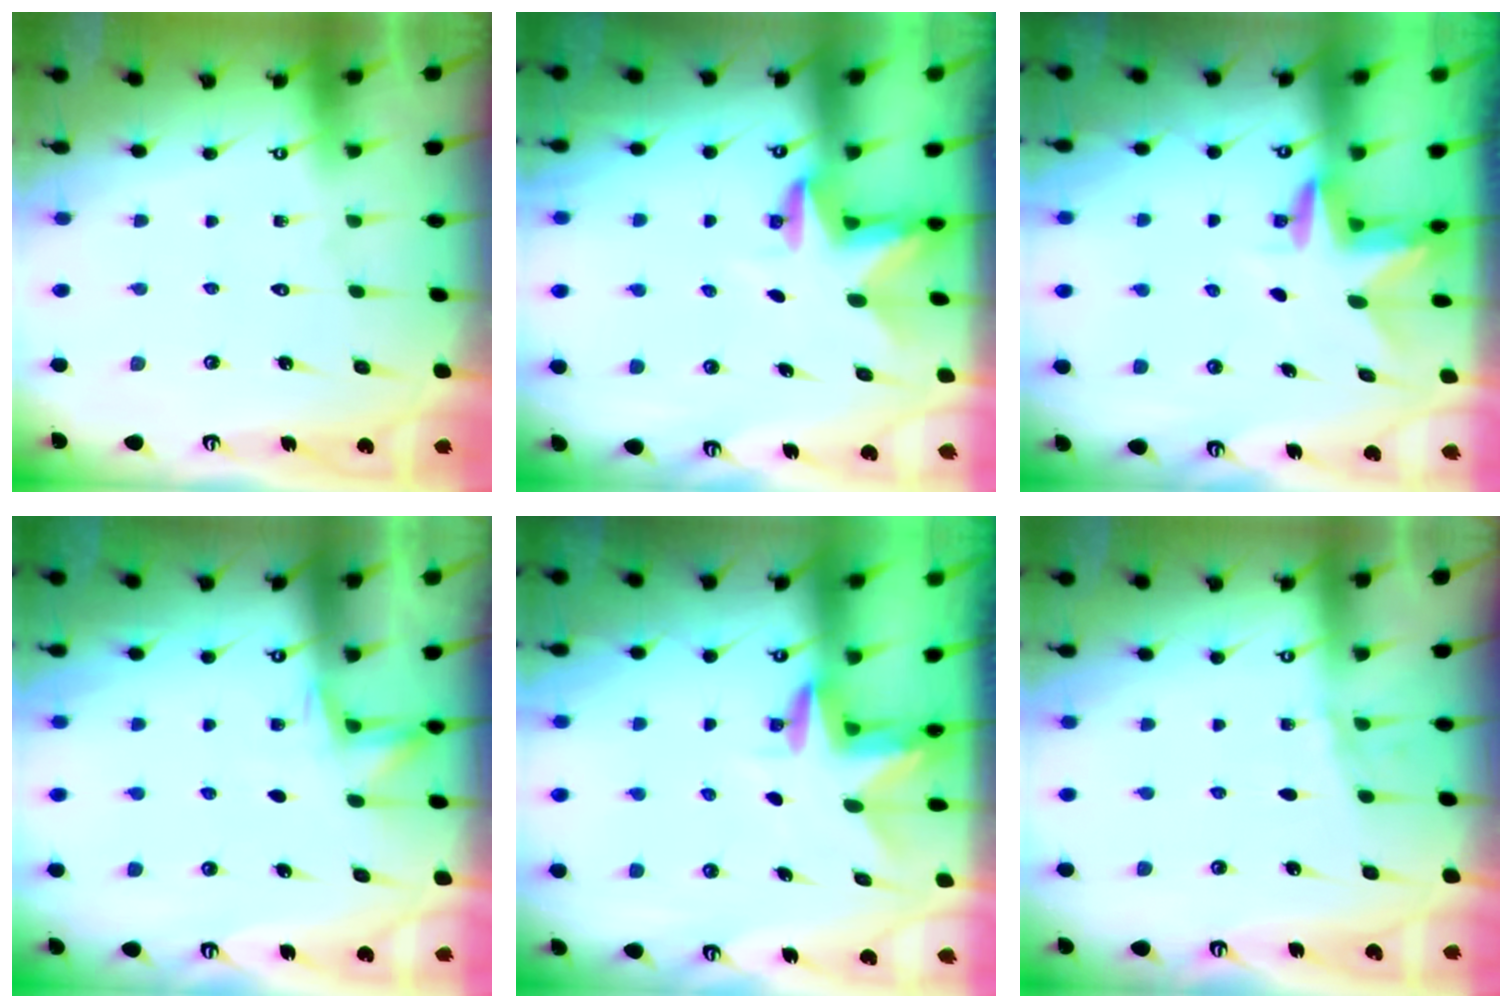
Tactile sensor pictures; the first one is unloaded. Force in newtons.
{"total": 2.9, "press": 2.9, "slide": 0.2}
{"total": 3.0, "press": 3.0, "slide": 0.2}
{"total": 3.9, "press": 3.9, "slide": 0.4}
{"total": 3.0, "press": 3.0, "slide": 0.2}
{"total": 2.1, "press": 2.1, "slide": 0.2}